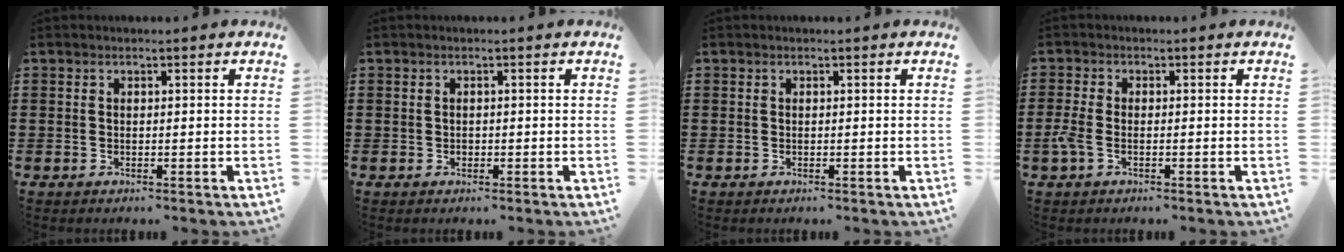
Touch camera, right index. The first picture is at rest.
{"total": 0.7, "force": [0.0, 0.6, 0.3], "torque": [-0.008, 0.003, 0.000]}
{"total": 0.0}
{"total": 2.6, "force": [-1.3, 1.0, 2.0], "torque": [-0.062, -0.010, -0.032]}